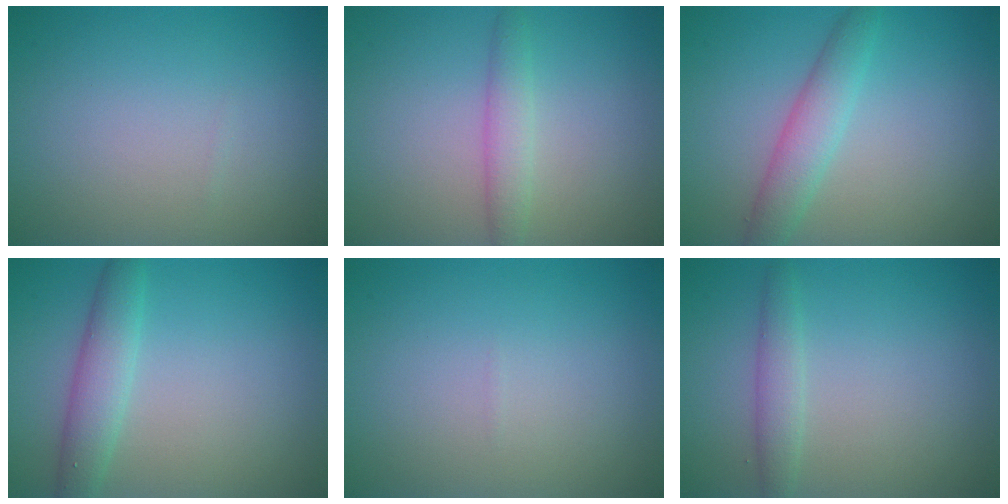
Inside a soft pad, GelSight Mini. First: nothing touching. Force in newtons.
{"total": 2.1, "press": 2.1, "slide": 0.1}
{"total": 3.2, "press": 3.2, "slide": 0.1}
{"total": 3.1, "press": 3.1, "slide": 0.2}
{"total": 0.0}
{"total": 1.9, "press": 1.9, "slide": 0.0}